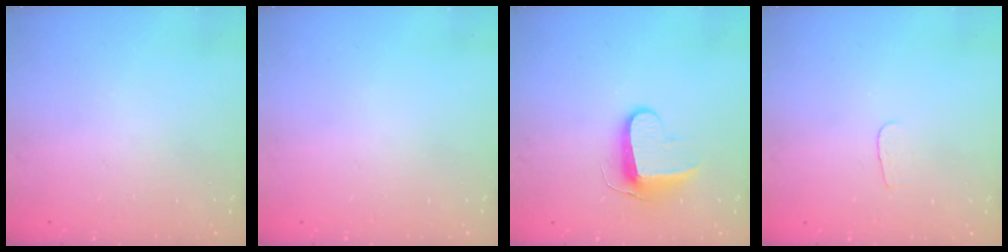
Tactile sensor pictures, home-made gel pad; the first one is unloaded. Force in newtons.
{"total": 0.0}
{"total": 8.9, "press": 8.9, "slide": 0.2}
{"total": 2.9, "press": 2.8, "slide": 0.3}